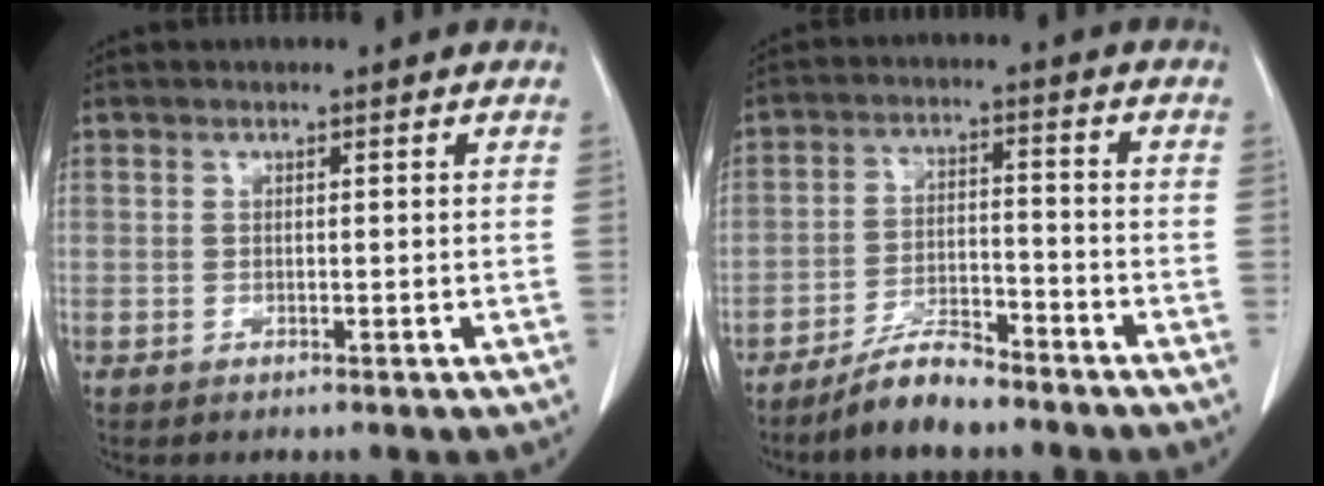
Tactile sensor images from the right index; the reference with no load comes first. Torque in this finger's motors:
{"motor_torque": [0.02, -0.03, -0.01, -0.02]}